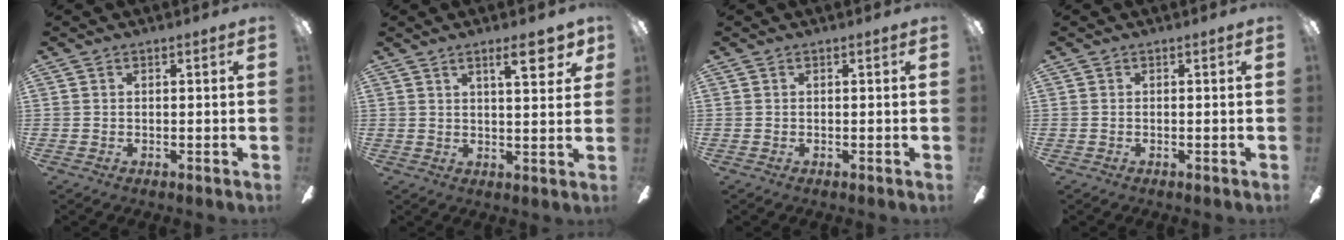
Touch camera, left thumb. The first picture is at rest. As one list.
[{"total": 8.9, "force": [5.0, 2.8, 6.8], "torque": [-0.077, -0.025, 0.073]}, {"total": 0.0}, {"total": 0.0}]